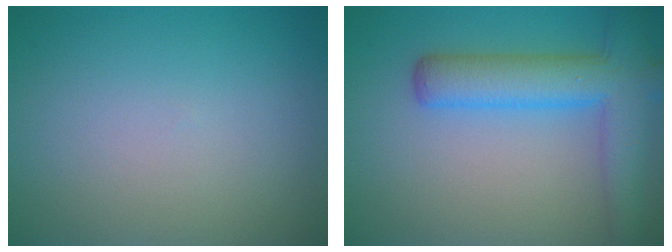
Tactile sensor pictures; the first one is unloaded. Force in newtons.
{"total": 6.6, "press": 6.6, "slide": 0.4}